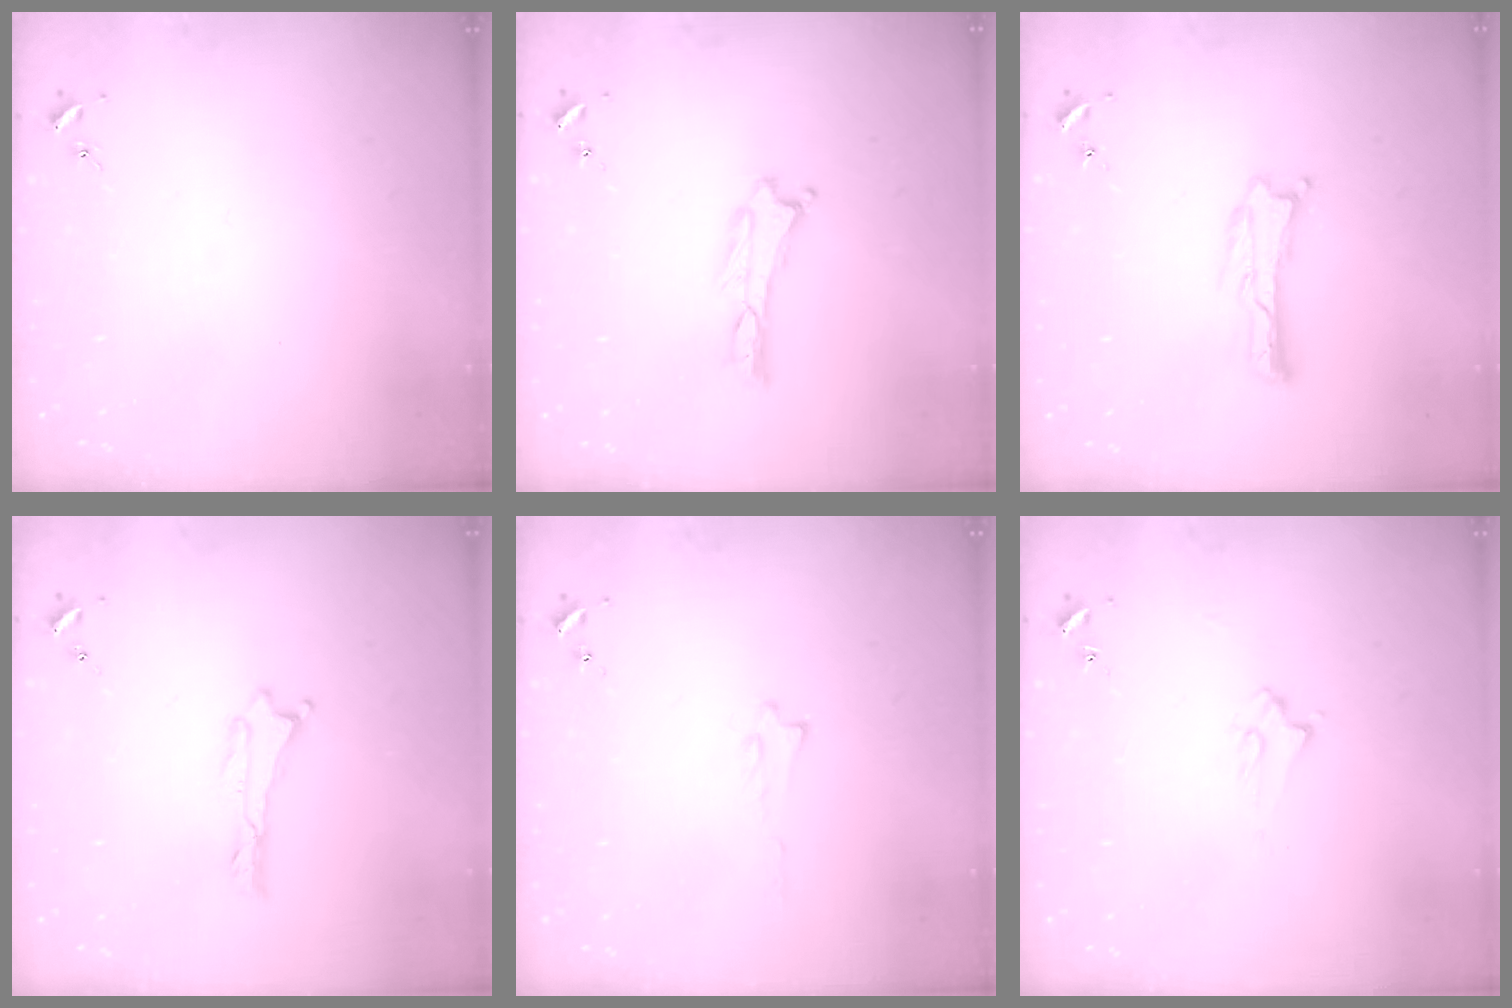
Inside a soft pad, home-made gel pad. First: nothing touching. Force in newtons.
{"total": 0.0}
{"total": 0.8, "press": 0.8, "slide": 0.2}
{"total": 0.0}
{"total": 0.6, "press": 0.6, "slide": 0.1}
{"total": 1.9, "press": 1.9, "slide": 0.3}